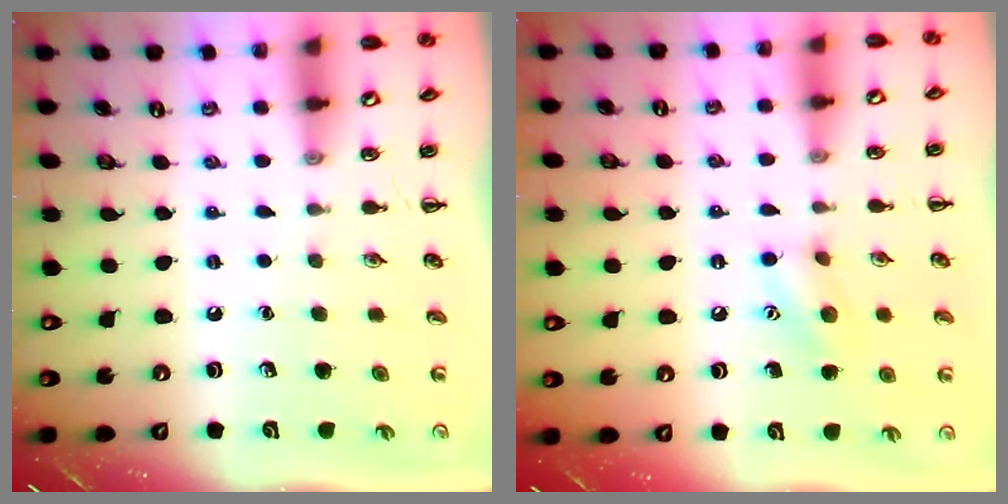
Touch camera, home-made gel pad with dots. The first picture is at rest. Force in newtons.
{"total": 8.8, "press": 8.7, "slide": 1.3}